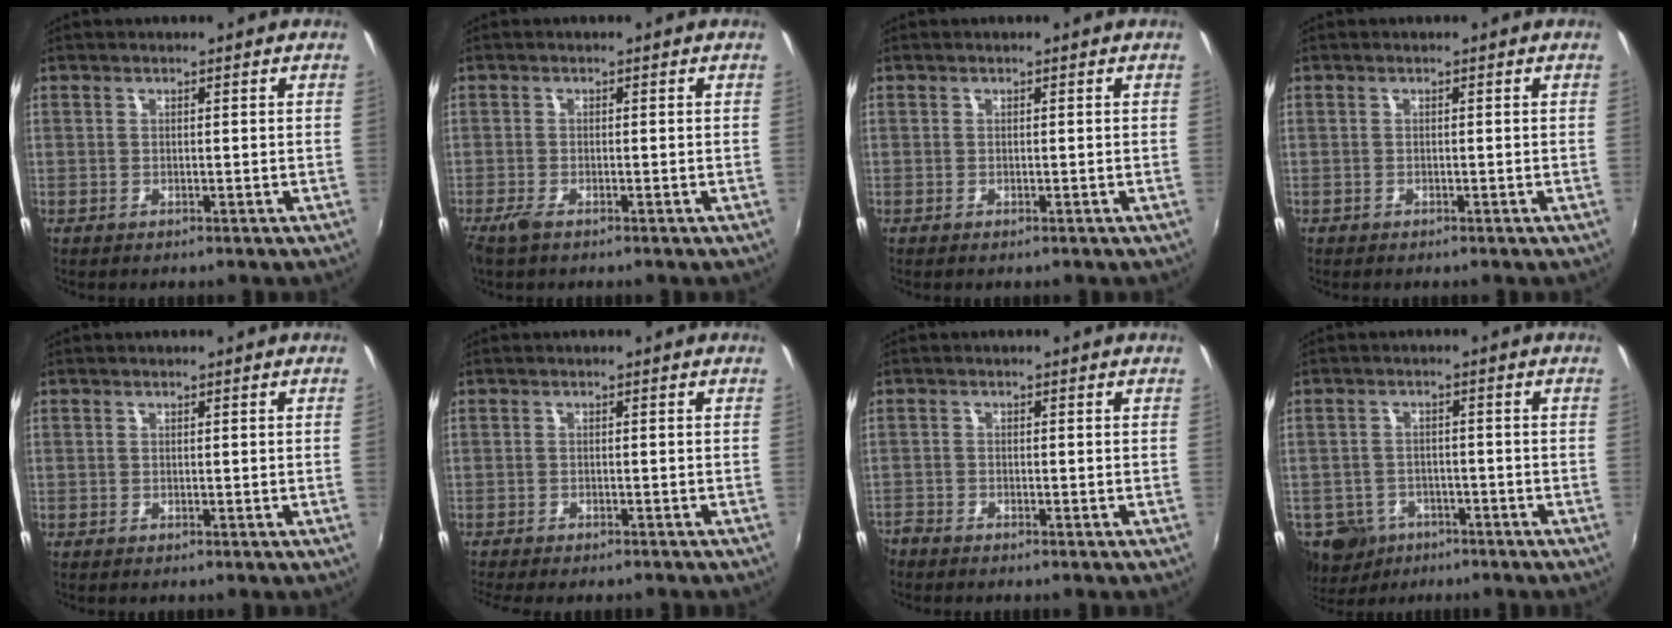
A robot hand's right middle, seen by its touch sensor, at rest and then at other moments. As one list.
[{"total": 2.2, "force": [-1.6, 0.5, 1.4], "torque": [-0.032, -0.007, -0.033]}, {"total": 0.0}, {"total": 0.5, "force": [-0.4, 0.3, 0.0], "torque": [-0.002, -0.003, -0.010]}, {"total": 0.0}, {"total": 2.5, "force": [-2.2, 0.4, 1.1], "torque": [-0.028, -0.016, -0.037]}, {"total": 3.2, "force": [-2.9, 1.2, 0.6], "torque": [-0.028, -0.011, -0.062]}, {"total": 9.7, "force": [-5.8, 7.0, 3.4], "torque": [-0.102, -0.005, -0.088]}]